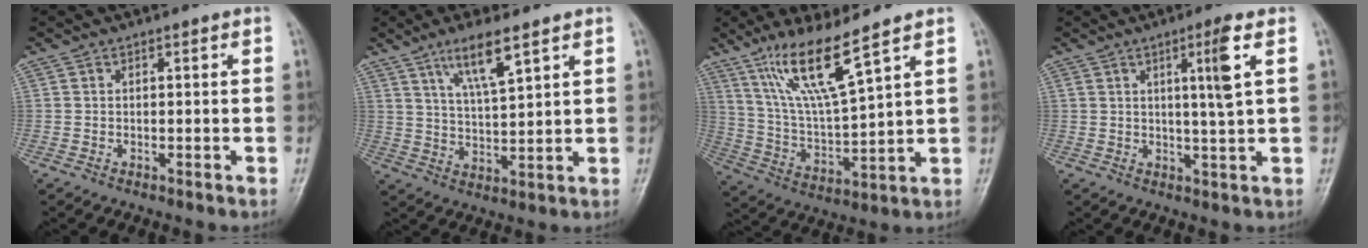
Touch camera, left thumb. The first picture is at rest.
{"total": 8.5, "force": [5.2, 1.9, 6.5], "torque": [-0.117, -0.031, 0.103]}
{"total": 12.5, "force": [8.3, 1.3, 9.2], "torque": [-0.177, -0.048, 0.177]}
{"total": 5.9, "force": [2.0, -0.5, 5.6], "torque": [-0.093, -0.015, 0.033]}